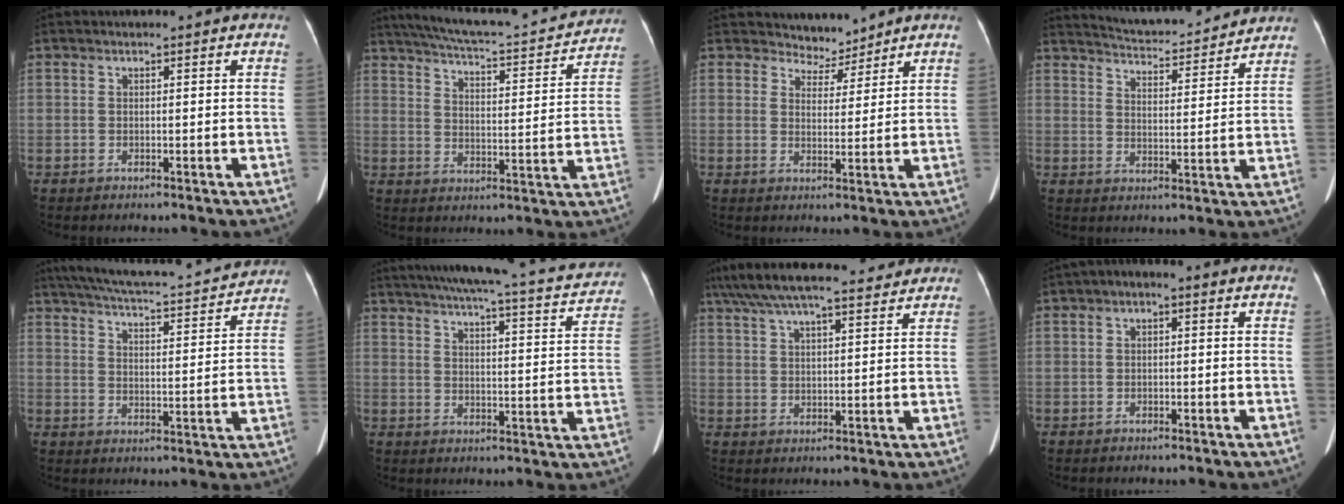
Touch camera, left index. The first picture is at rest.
{"total": 20.8, "force": [18.9, 3.1, 8.3], "torque": [-0.135, 0.000, 0.251]}
{"total": 3.8, "force": [3.5, 1.3, -0.5], "torque": [0.009, 0.000, 0.055]}
{"total": 15.1, "force": [14.3, 1.6, 4.6], "torque": [-0.074, 0.011, 0.200]}
{"total": 20.1, "force": [18.2, 2.5, 8.0], "torque": [-0.136, 0.012, 0.248]}
{"total": 25.4, "force": [22.7, 3.2, 10.9], "torque": [-0.167, -0.018, 0.279]}
{"total": 18.0, "force": [15.4, 3.5, 8.6], "torque": [-0.168, 0.047, 0.233]}
{"total": 2.3, "force": [0.3, 1.2, 1.9], "torque": [-0.030, 0.015, -0.001]}